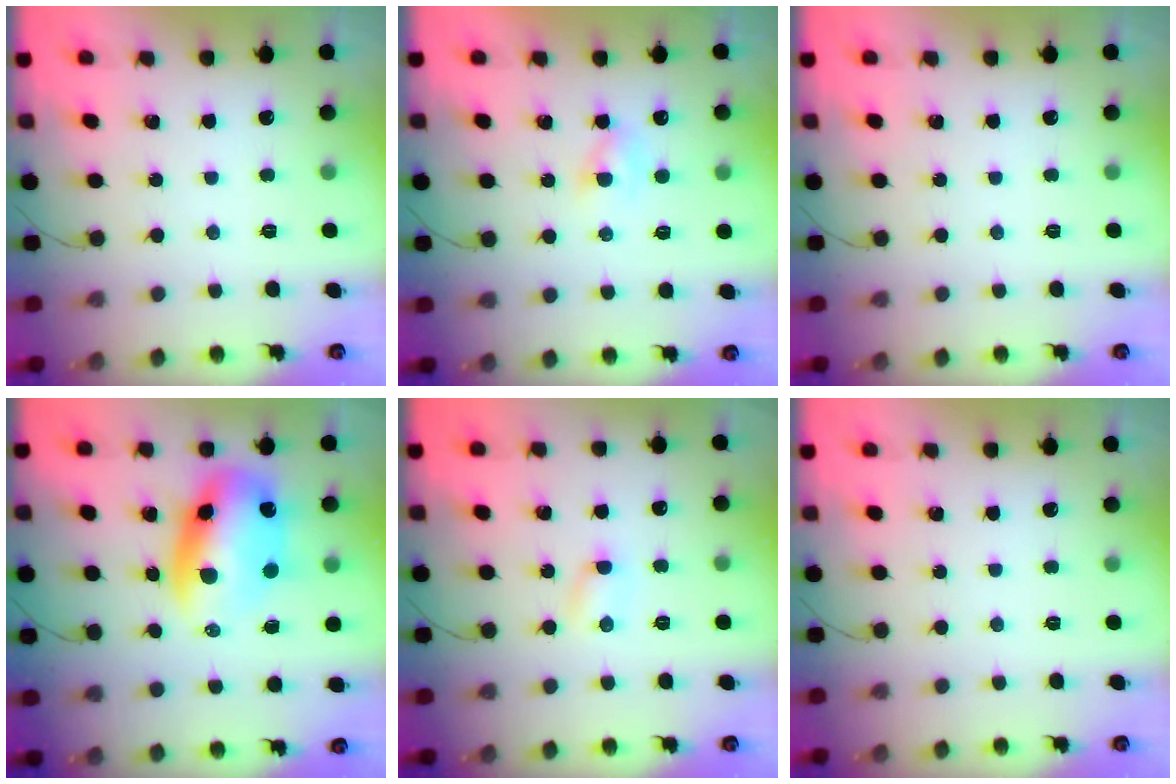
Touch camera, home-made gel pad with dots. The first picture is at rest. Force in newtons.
{"total": 1.9, "press": 1.6, "slide": 1.0}
{"total": 0.0}
{"total": 12.4, "press": 11.9, "slide": 3.2}
{"total": 2.4, "press": 2.3, "slide": 0.7}
{"total": 0.0}